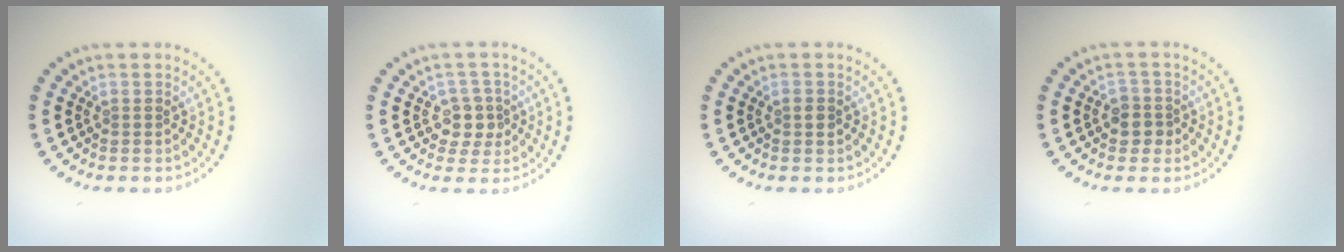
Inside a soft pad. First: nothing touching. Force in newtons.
{"total": 2.4, "press": 2.1, "slide": 1.0}
{"total": 1.1, "press": 1.1, "slide": 0.0}
{"total": 1.9, "press": 1.7, "slide": 0.9}